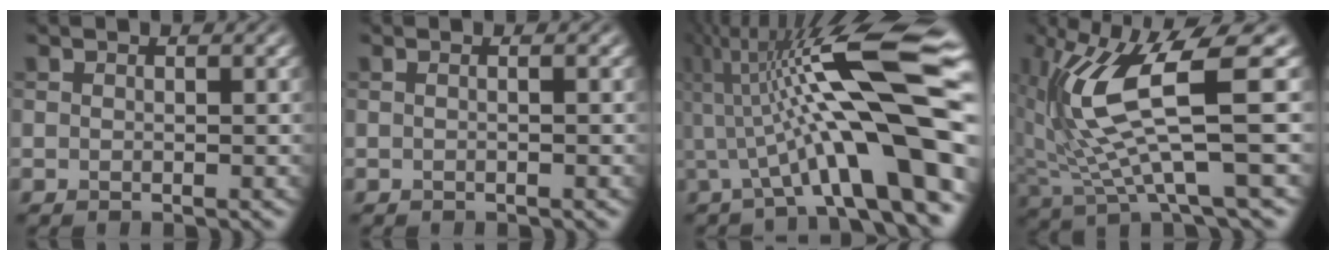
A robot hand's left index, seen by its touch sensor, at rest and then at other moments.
{"total": 1.1, "force": [0.1, 0.5, 1.0], "torque": [-0.011, -0.003, -0.010]}
{"total": 15.1, "force": [0.8, 3.2, 14.7], "torque": [-0.215, 0.024, 0.007]}
{"total": 9.3, "force": [1.5, 2.2, 8.9], "torque": [-0.190, -0.013, 0.037]}